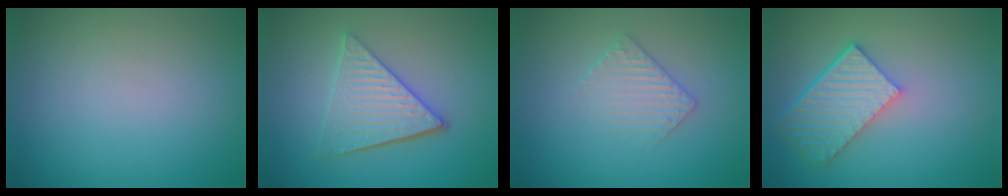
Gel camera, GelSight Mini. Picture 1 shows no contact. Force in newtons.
{"total": 4.8, "press": 3.6, "slide": 3.1}
{"total": 2.2, "press": 2.2, "slide": 0.5}
{"total": 5.7, "press": 4.3, "slide": 3.8}